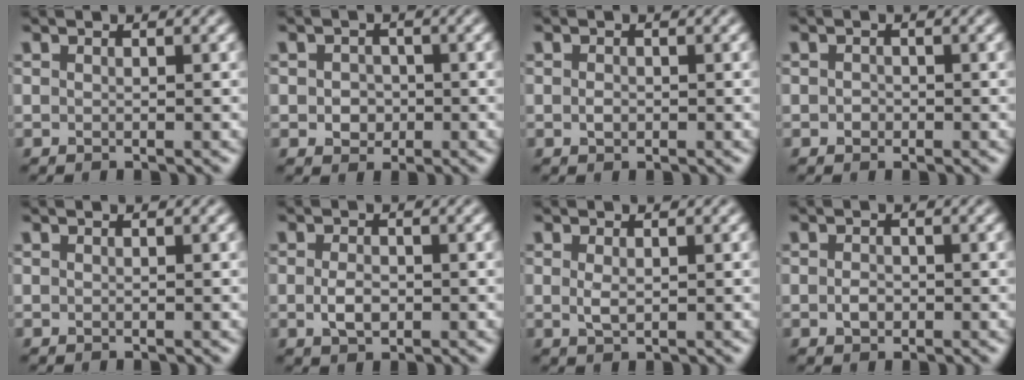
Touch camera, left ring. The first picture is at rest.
{"total": 1.9, "force": [-0.2, 1.7, 0.9], "torque": [-0.011, -0.003, -0.007]}
{"total": 0.8, "force": [-0.1, 0.6, 0.6], "torque": [-0.012, -0.002, -0.004]}
{"total": 0.7, "force": [-0.2, 0.7, 0.2], "torque": [-0.002, -0.004, -0.004]}
{"total": 0.0}
{"total": 2.1, "force": [-0.4, 1.3, 1.6], "torque": [-0.034, -0.002, -0.007]}
{"total": 1.3, "force": [0.1, 0.6, 1.1], "torque": [-0.026, -0.002, 0.004]}
{"total": 1.3, "force": [-0.3, 0.9, 0.8], "torque": [-0.016, -0.002, -0.009]}